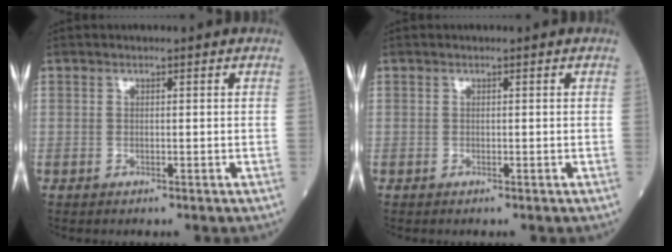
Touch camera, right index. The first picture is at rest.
{"total": 0.0}